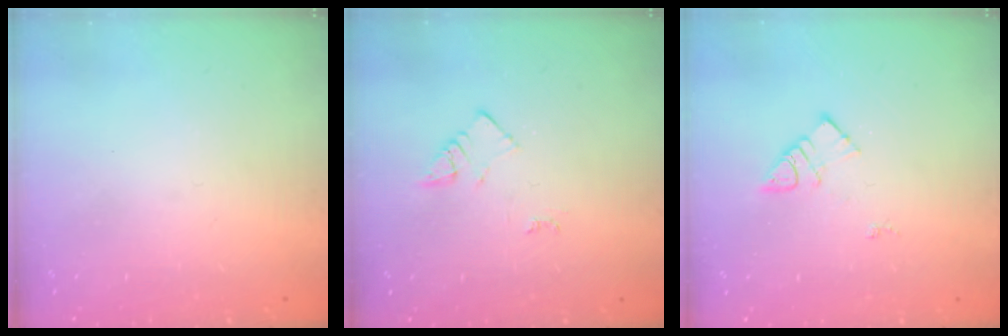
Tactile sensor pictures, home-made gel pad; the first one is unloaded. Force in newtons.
{"total": 3.1, "press": 3.1, "slide": 0.4}
{"total": 6.6, "press": 6.6, "slide": 0.7}